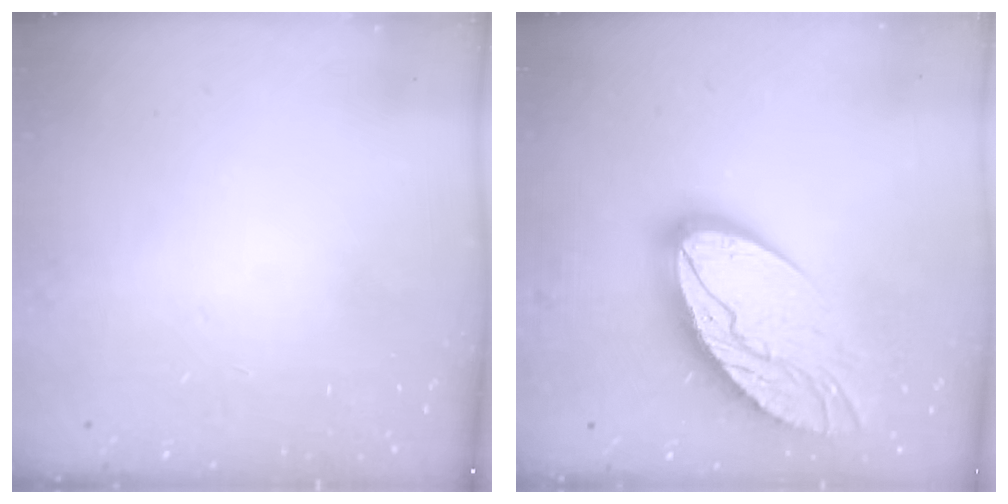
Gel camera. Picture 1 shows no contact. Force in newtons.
{"total": 14.9, "press": 14.8, "slide": 1.8}